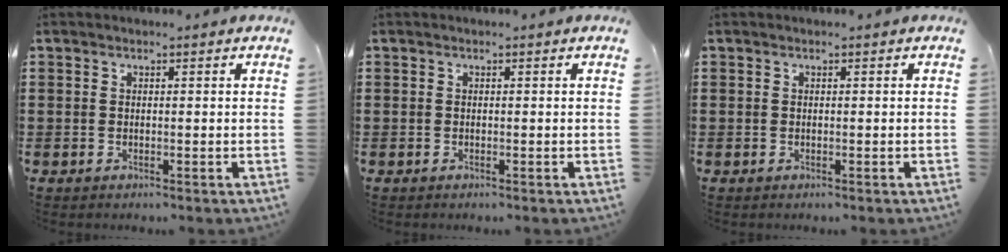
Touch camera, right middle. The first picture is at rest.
{"total": 0.0}
{"total": 0.0}